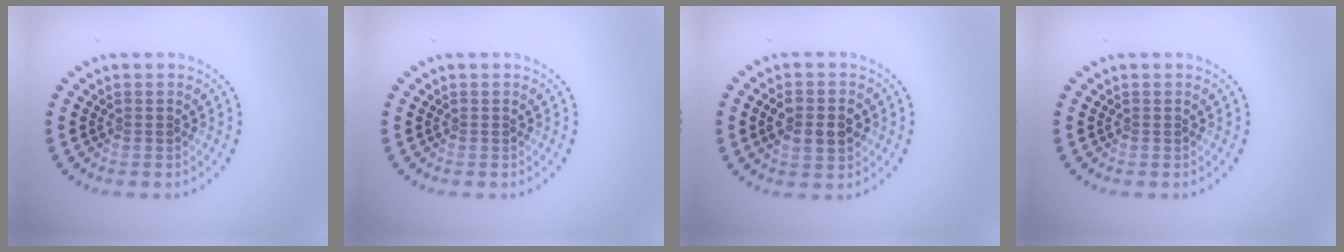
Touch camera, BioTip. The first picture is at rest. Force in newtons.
{"total": 0.0}
{"total": 3.6, "press": 3.6, "slide": 0.2}
{"total": 0.0}